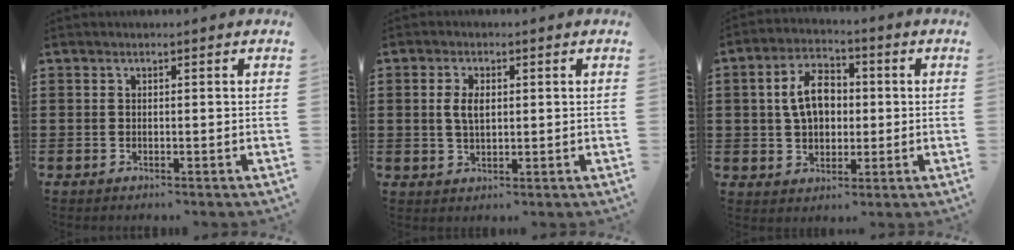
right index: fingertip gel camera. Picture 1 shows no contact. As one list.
[{"total": 3.6, "force": [0.4, 1.9, 3.1], "torque": [-0.070, 0.006, 0.004]}, {"total": 8.1, "force": [0.6, 5.2, 6.2], "torque": [-0.117, 0.013, 0.004]}]